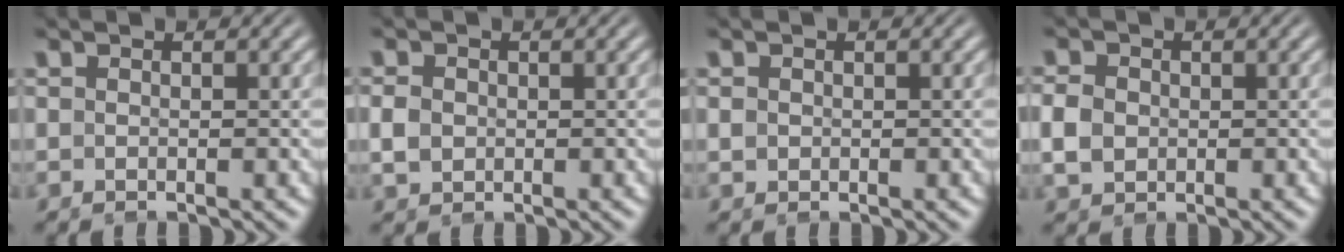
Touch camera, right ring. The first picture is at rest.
{"total": 2.3, "force": [-0.4, 2.0, 0.9], "torque": [-0.029, -0.015, -0.001]}
{"total": 1.4, "force": [0.1, 1.3, 0.4], "torque": [-0.019, -0.009, 0.005]}
{"total": 2.8, "force": [-0.6, 2.5, 1.2], "torque": [-0.034, -0.015, -0.003]}